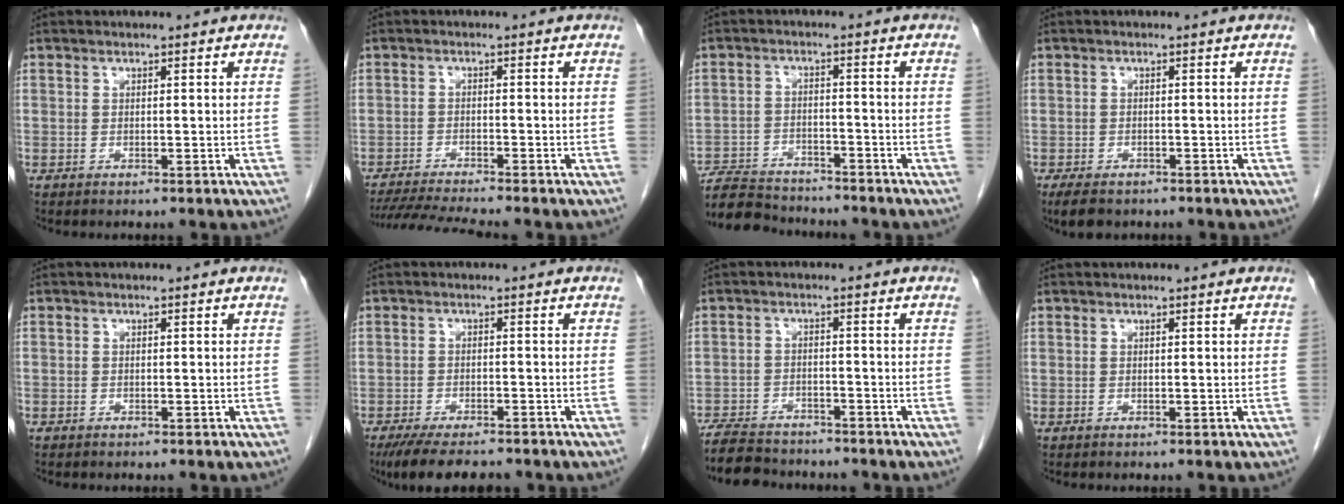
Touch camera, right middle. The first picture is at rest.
{"total": 7.8, "force": [-7.1, -1.2, 3.0], "torque": [-0.048, -0.019, -0.121]}
{"total": 9.8, "force": [-9.3, 2.0, 2.2], "torque": [-0.037, 0.002, -0.151]}
{"total": 4.5, "force": [-3.4, 1.9, 2.1], "torque": [-0.034, -0.009, -0.047]}
{"total": 0.5, "force": [-0.4, 0.4, 0.0], "torque": [-0.005, 0.003, -0.007]}
{"total": 9.1, "force": [-7.8, 2.0, 4.3], "torque": [-0.065, -0.015, -0.119]}
{"total": 9.8, "force": [-8.9, 2.9, 3.0], "torque": [-0.052, -0.002, -0.135]}
{"total": 0.0}